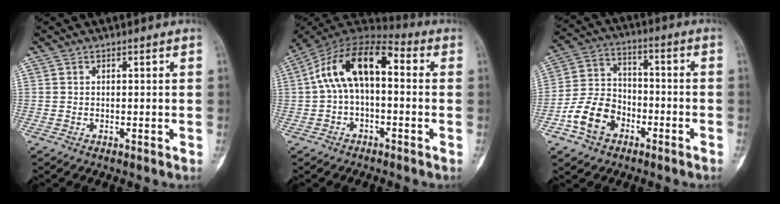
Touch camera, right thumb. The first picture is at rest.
{"total": 13.8, "force": [0.9, 7.3, 11.7], "torque": [-0.204, 0.050, 0.002]}
{"total": 10.9, "force": [-5.2, 7.7, 5.6], "torque": [-0.092, 0.045, -0.097]}